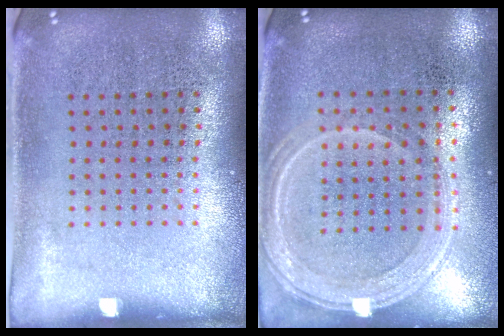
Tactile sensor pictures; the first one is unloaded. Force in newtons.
{"total": 1.3, "press": 1.2, "slide": 0.3}